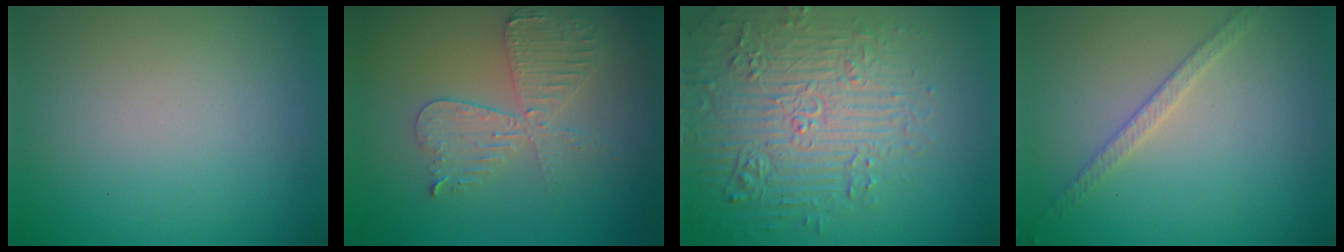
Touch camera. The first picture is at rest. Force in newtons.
{"total": 4.4, "press": 3.8, "slide": 2.2}
{"total": 7.5, "press": 7.3, "slide": 1.7}
{"total": 1.9, "press": 1.9, "slide": 0.4}